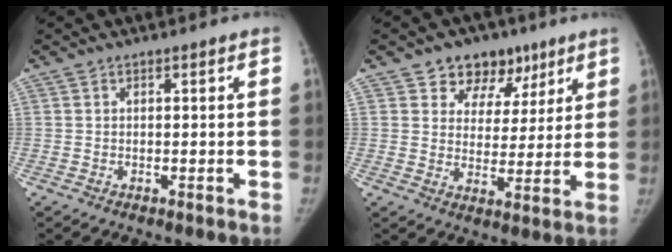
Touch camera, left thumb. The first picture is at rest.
{"total": 10.2, "force": [6.3, 7.5, 2.8], "torque": [0.010, -0.019, 0.095]}